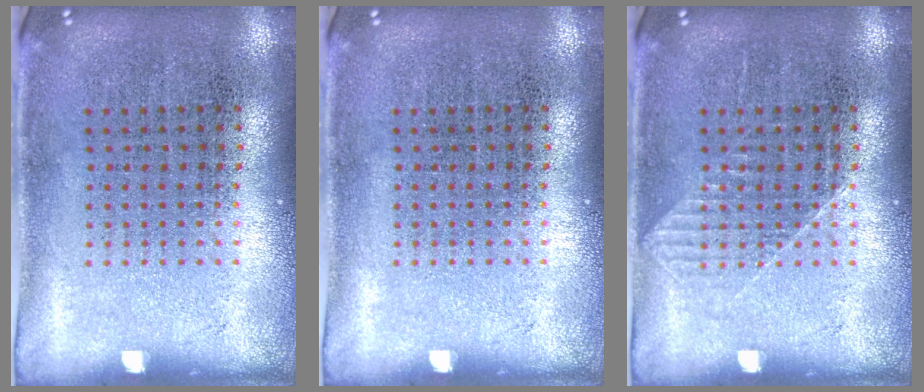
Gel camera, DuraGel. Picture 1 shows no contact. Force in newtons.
{"total": 0.0}
{"total": 1.0, "press": 1.0, "slide": 0.2}